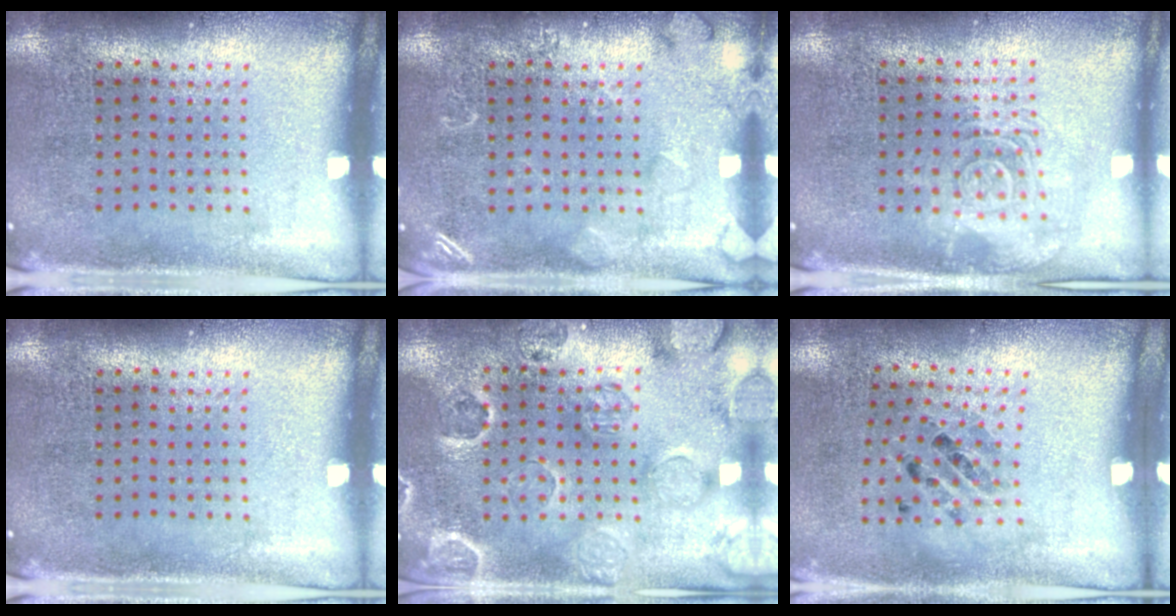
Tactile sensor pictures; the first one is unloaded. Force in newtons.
{"total": 2.0, "press": 2.0, "slide": 0.2}
{"total": 2.6, "press": 2.6, "slide": 0.4}
{"total": 0.0}
{"total": 2.5, "press": 2.3, "slide": 1.0}
{"total": 1.0, "press": 0.8, "slide": 0.6}